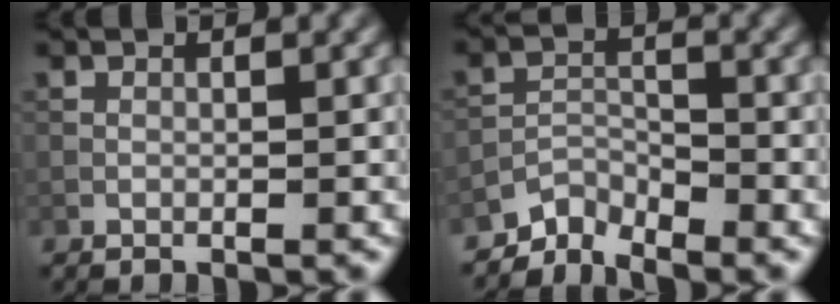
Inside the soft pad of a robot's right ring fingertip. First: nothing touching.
{"total": 2.7, "force": [-2.6, 0.7, 0.3], "torque": [-0.003, 0.004, -0.059]}